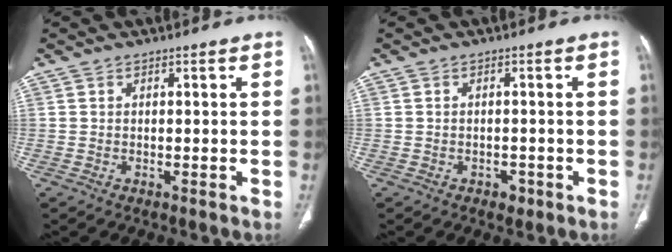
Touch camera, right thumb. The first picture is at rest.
{"total": 1.9, "force": [-1.0, 1.3, 0.9], "torque": [-0.006, 0.005, -0.010]}